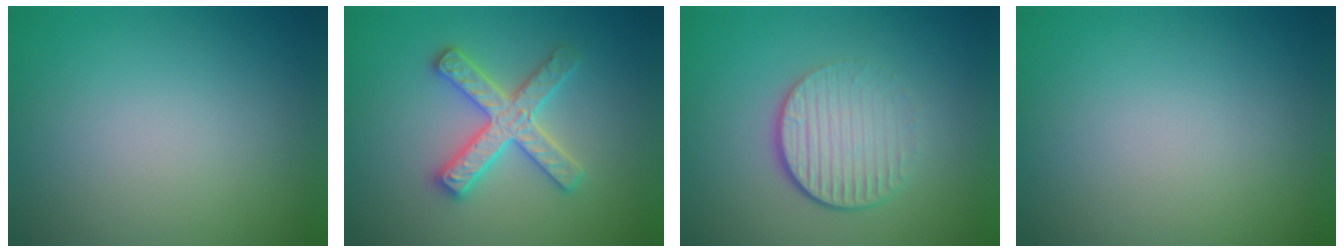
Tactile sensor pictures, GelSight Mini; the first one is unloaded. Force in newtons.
{"total": 3.7, "press": 3.6, "slide": 0.6}
{"total": 4.5, "press": 2.8, "slide": 3.5}
{"total": 0.0}